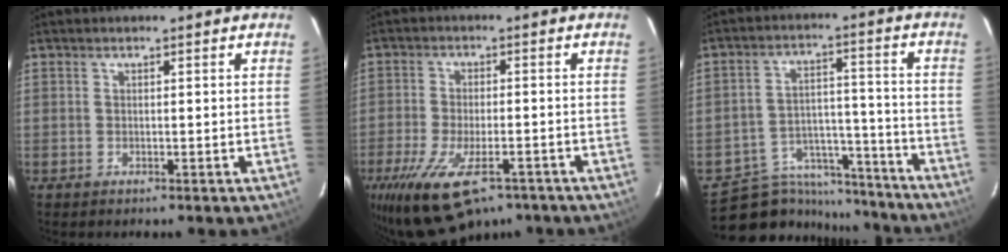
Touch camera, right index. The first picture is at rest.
{"total": 15.7, "force": [-10.0, 6.7, 10.0], "torque": [-0.217, -0.037, -0.163]}
{"total": 15.9, "force": [-13.7, 7.7, 2.5], "torque": [-0.063, 0.048, -0.192]}